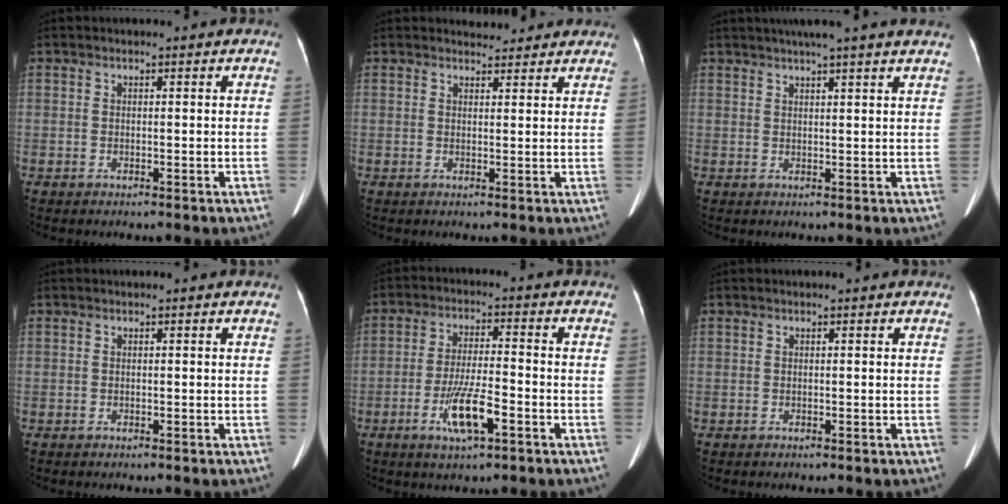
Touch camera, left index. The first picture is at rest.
{"total": 4.0, "force": [3.7, 1.4, 0.3], "torque": [0.000, 0.011, 0.040]}
{"total": 9.7, "force": [8.1, -0.7, 5.2], "torque": [-0.078, 0.027, 0.092]}
{"total": 0.0}
{"total": 7.8, "force": [-3.6, 1.2, 6.9], "torque": [-0.138, -0.008, -0.062]}
{"total": 0.0}